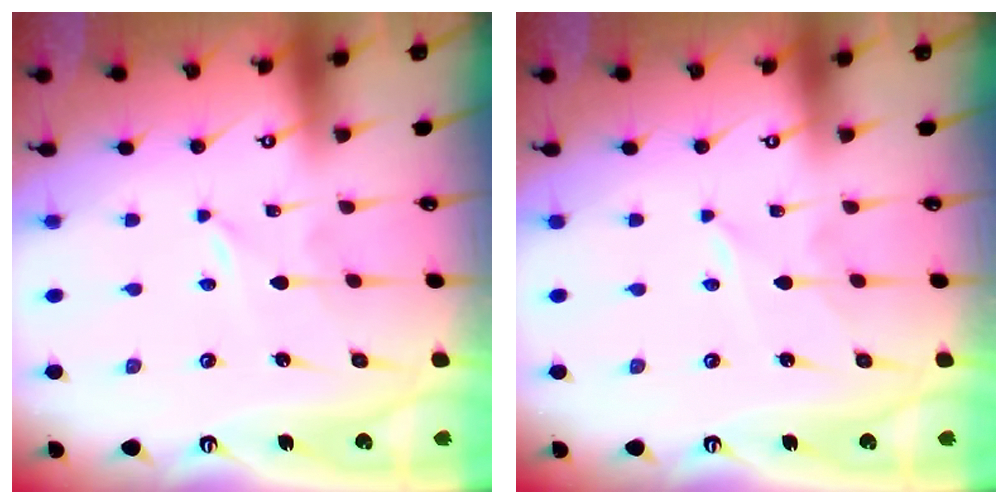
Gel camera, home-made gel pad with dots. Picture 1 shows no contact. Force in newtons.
{"total": 1.4, "press": 1.3, "slide": 0.3}